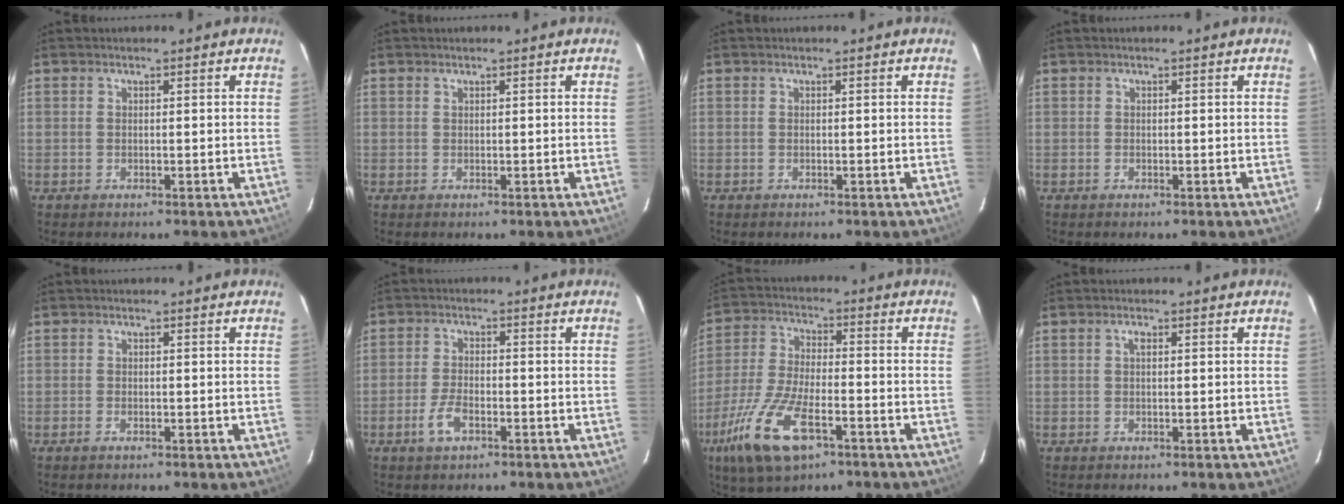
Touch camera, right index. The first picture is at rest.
{"total": 0.0}
{"total": 0.0}
{"total": 0.0}
{"total": 1.0, "force": [-0.7, 0.4, 0.6], "torque": [-0.012, -0.001, -0.013]}
{"total": 4.4, "force": [-2.3, 1.9, 3.3], "torque": [-0.074, 0.000, -0.043]}
{"total": 15.4, "force": [-8.1, 5.8, 11.8], "torque": [-0.259, -0.027, -0.156]}
{"total": 0.9, "force": [0.2, 0.4, 0.8], "torque": [-0.015, 0.005, 0.002]}